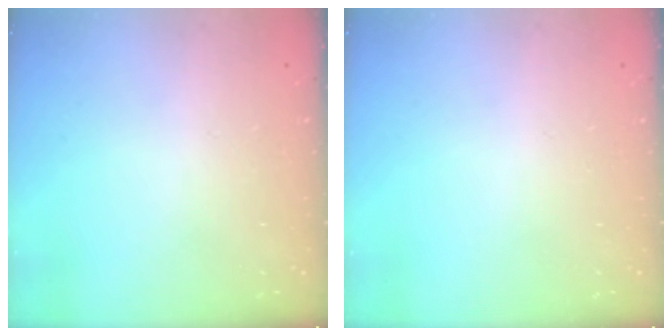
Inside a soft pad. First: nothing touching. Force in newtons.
{"total": 0.0}